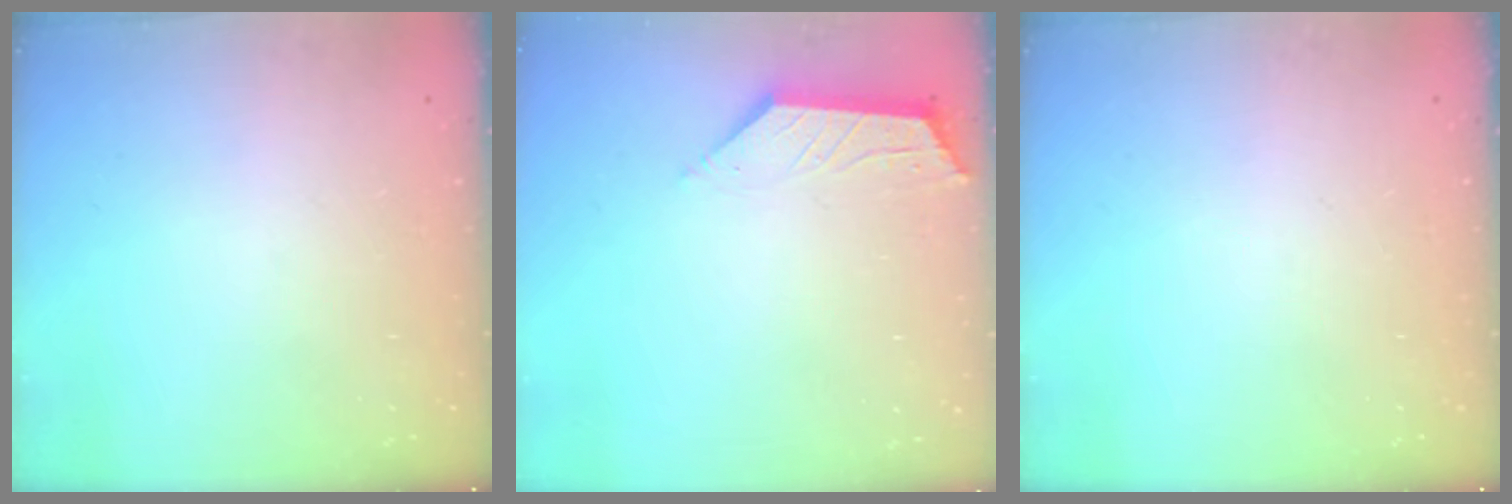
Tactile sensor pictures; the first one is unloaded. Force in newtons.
{"total": 2.7, "press": 2.7, "slide": 0.5}
{"total": 0.0}